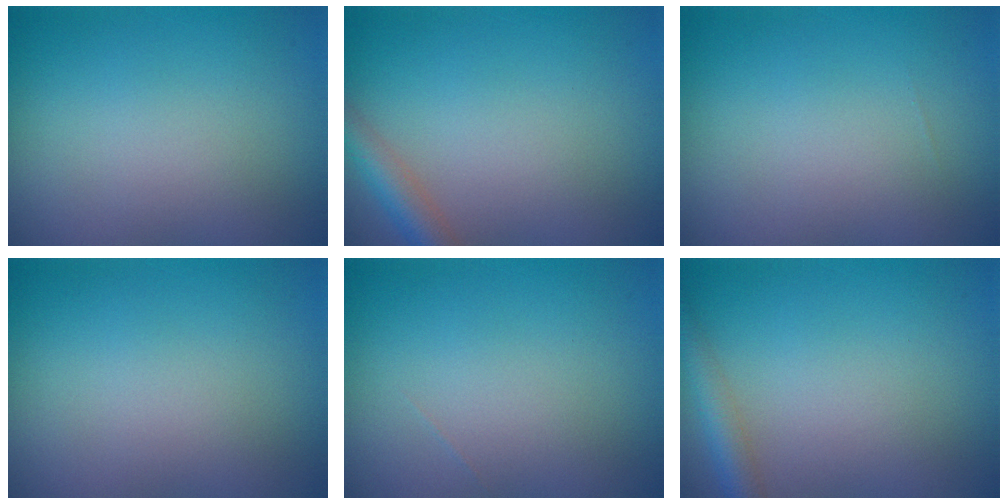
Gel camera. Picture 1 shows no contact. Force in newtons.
{"total": 2.8, "press": 2.8, "slide": 0.1}
{"total": 0.0}
{"total": 0.0}
{"total": 0.0}
{"total": 2.7, "press": 2.7, "slide": 0.1}